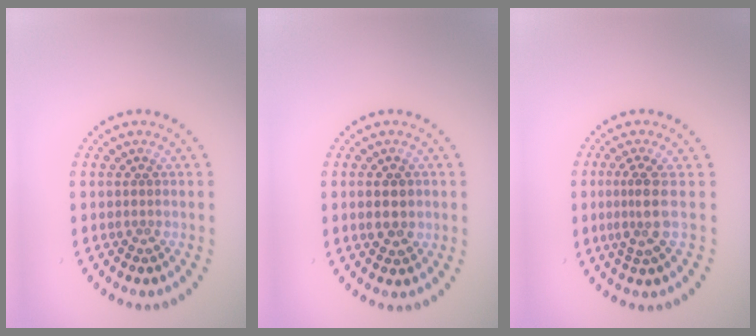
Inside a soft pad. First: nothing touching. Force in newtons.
{"total": 2.4, "press": 2.4, "slide": 0.0}
{"total": 2.6, "press": 1.9, "slide": 1.8}